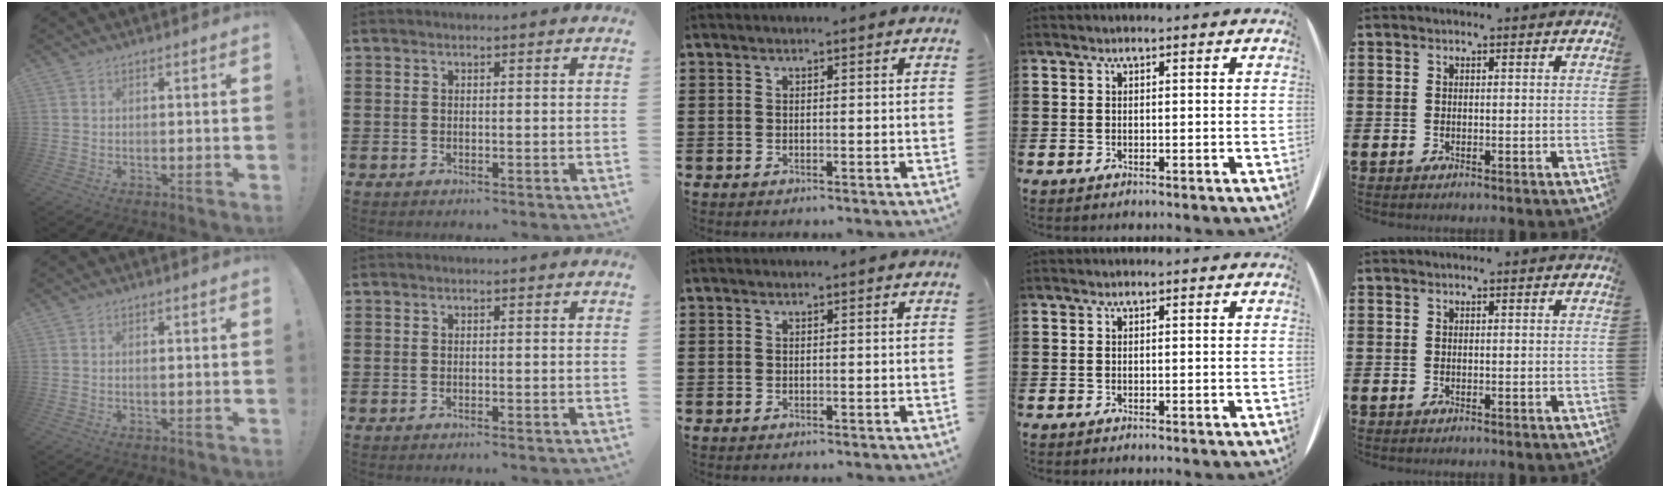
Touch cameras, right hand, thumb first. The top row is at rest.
{"thumb": {"total": 0.6, "force": [-0.1, 0.0, 0.6], "torque": [-0.007, -0.002, -0.004]}}